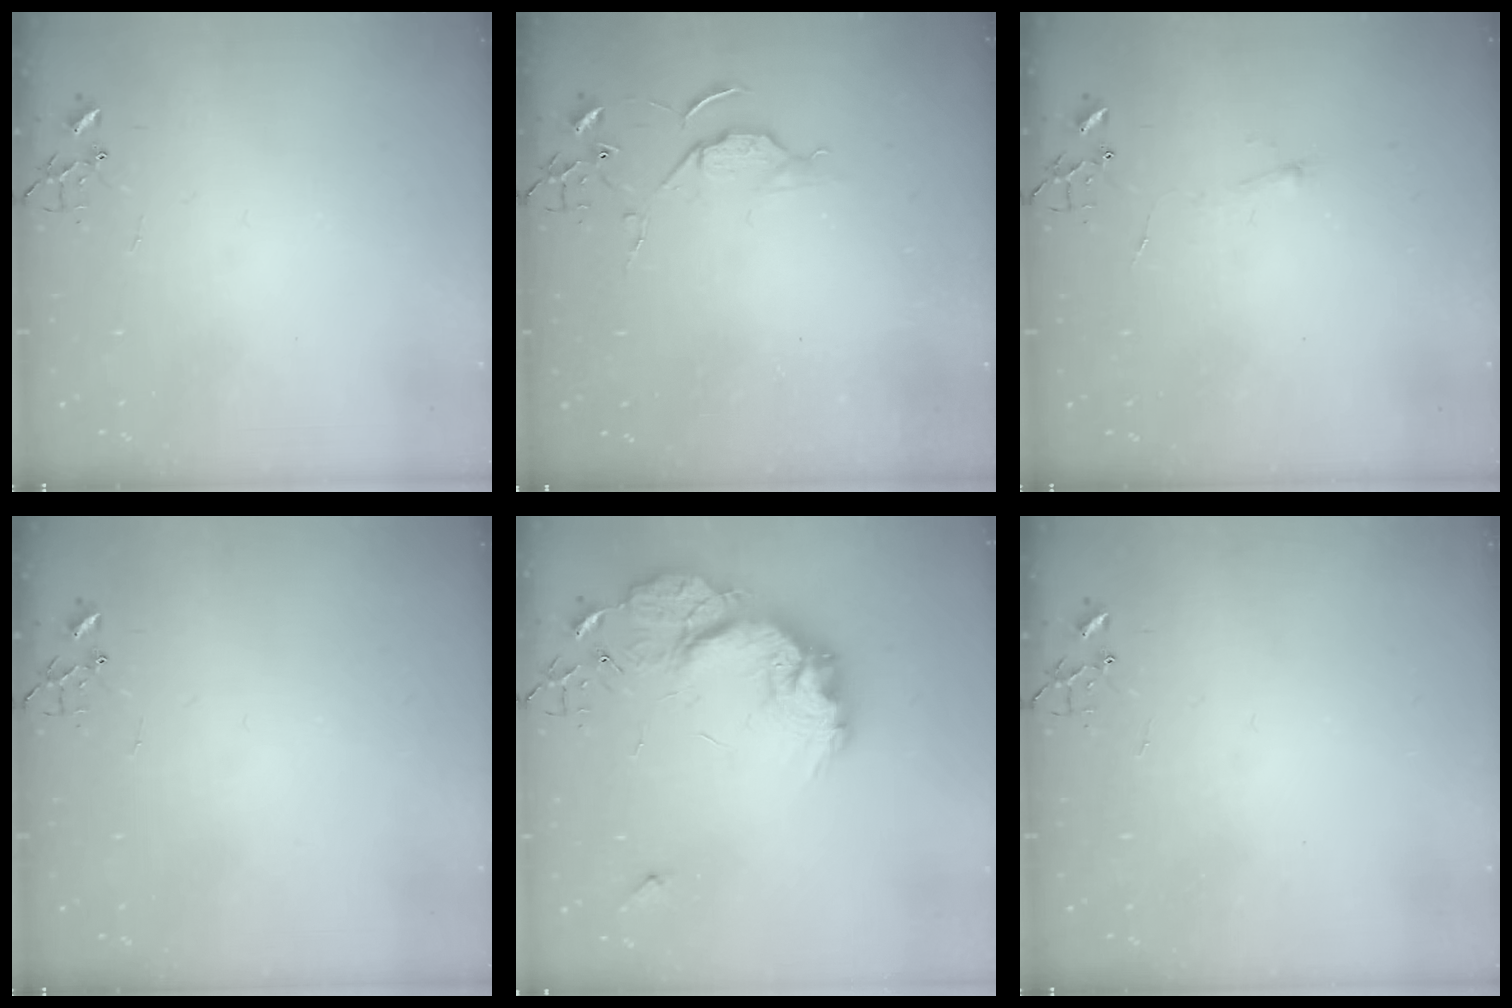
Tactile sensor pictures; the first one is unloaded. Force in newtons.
{"total": 5.2, "press": 5.2, "slide": 0.7}
{"total": 4.1, "press": 4.0, "slide": 0.6}
{"total": 0.0}
{"total": 19.6, "press": 19.6, "slide": 1.3}
{"total": 0.0}